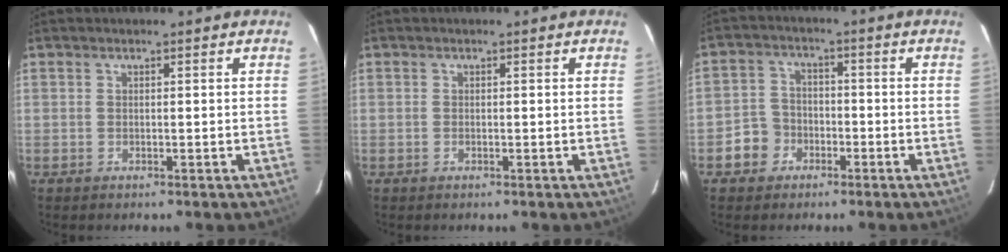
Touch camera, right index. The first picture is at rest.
{"total": 0.0}
{"total": 5.5, "force": [-2.7, 4.7, 0.8], "torque": [-0.023, 0.022, -0.047]}